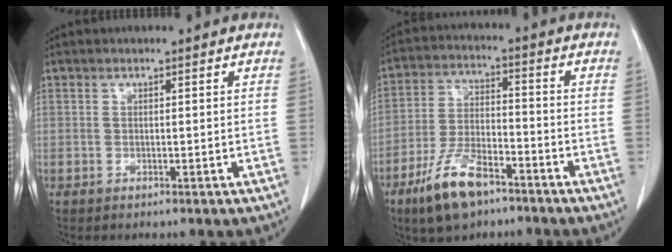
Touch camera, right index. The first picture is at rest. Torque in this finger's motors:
{"motor_torque": [0.76, 0.22, 0.33, 0.09]}